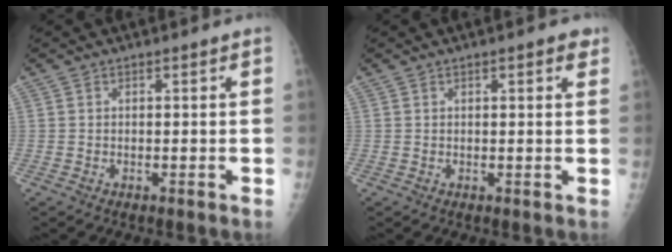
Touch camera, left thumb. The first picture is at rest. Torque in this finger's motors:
{"motor_torque": [0.02, -0.01, -0.16, -0.10, 0.04]}